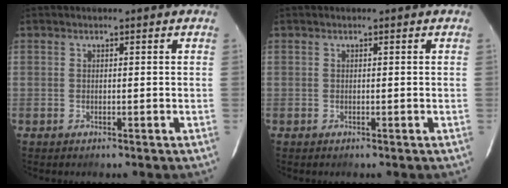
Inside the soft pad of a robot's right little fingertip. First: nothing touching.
{"total": 0.0}